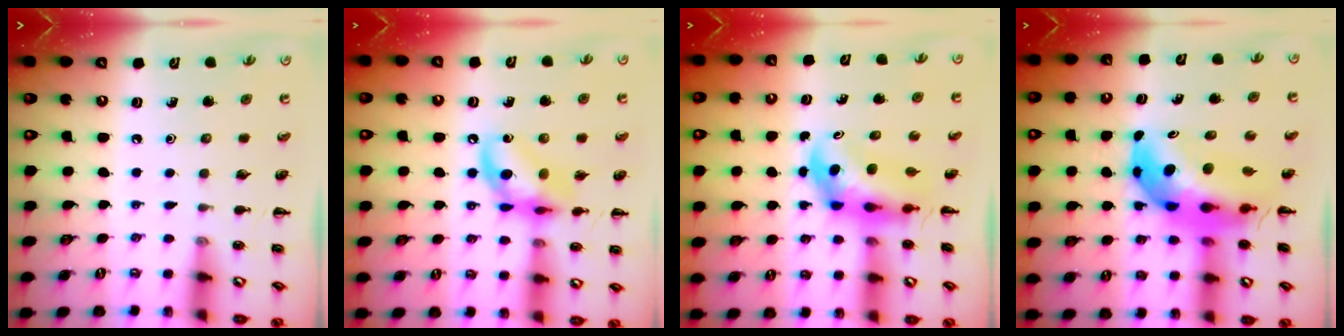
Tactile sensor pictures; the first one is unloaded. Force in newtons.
{"total": 12.5, "press": 12.2, "slide": 2.7}
{"total": 5.5, "press": 5.3, "slide": 1.6}
{"total": 11.6, "press": 11.1, "slide": 3.4}